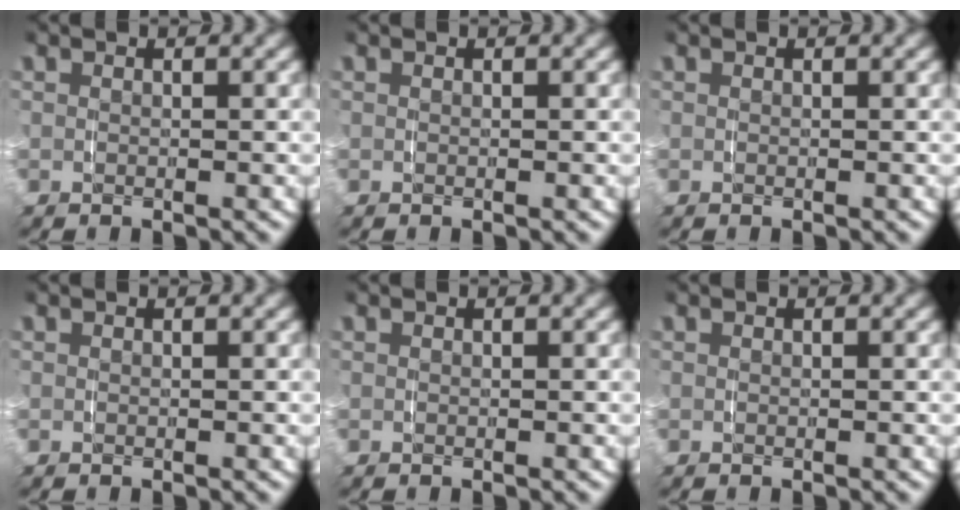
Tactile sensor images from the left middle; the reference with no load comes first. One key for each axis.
{"total": 0.0}
{"total": 0.0}
{"total": 0.0}
{"total": 0.0}
{"total": 0.0}